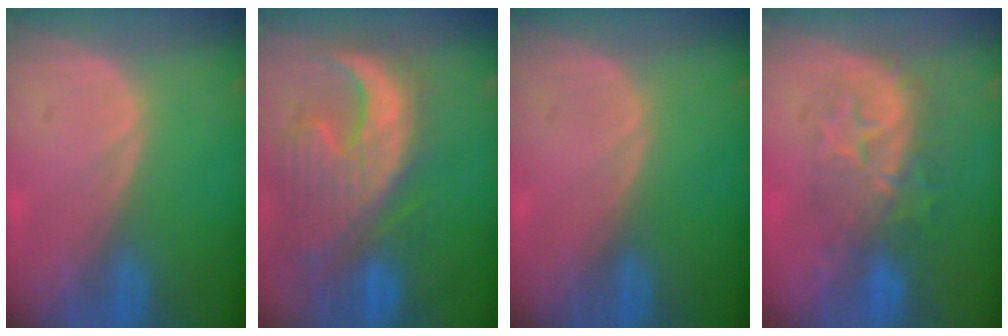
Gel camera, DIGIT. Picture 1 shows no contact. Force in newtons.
{"total": 13.3, "press": 11.4, "slide": 6.9}
{"total": 0.0}
{"total": 8.0, "press": 7.8, "slide": 1.7}